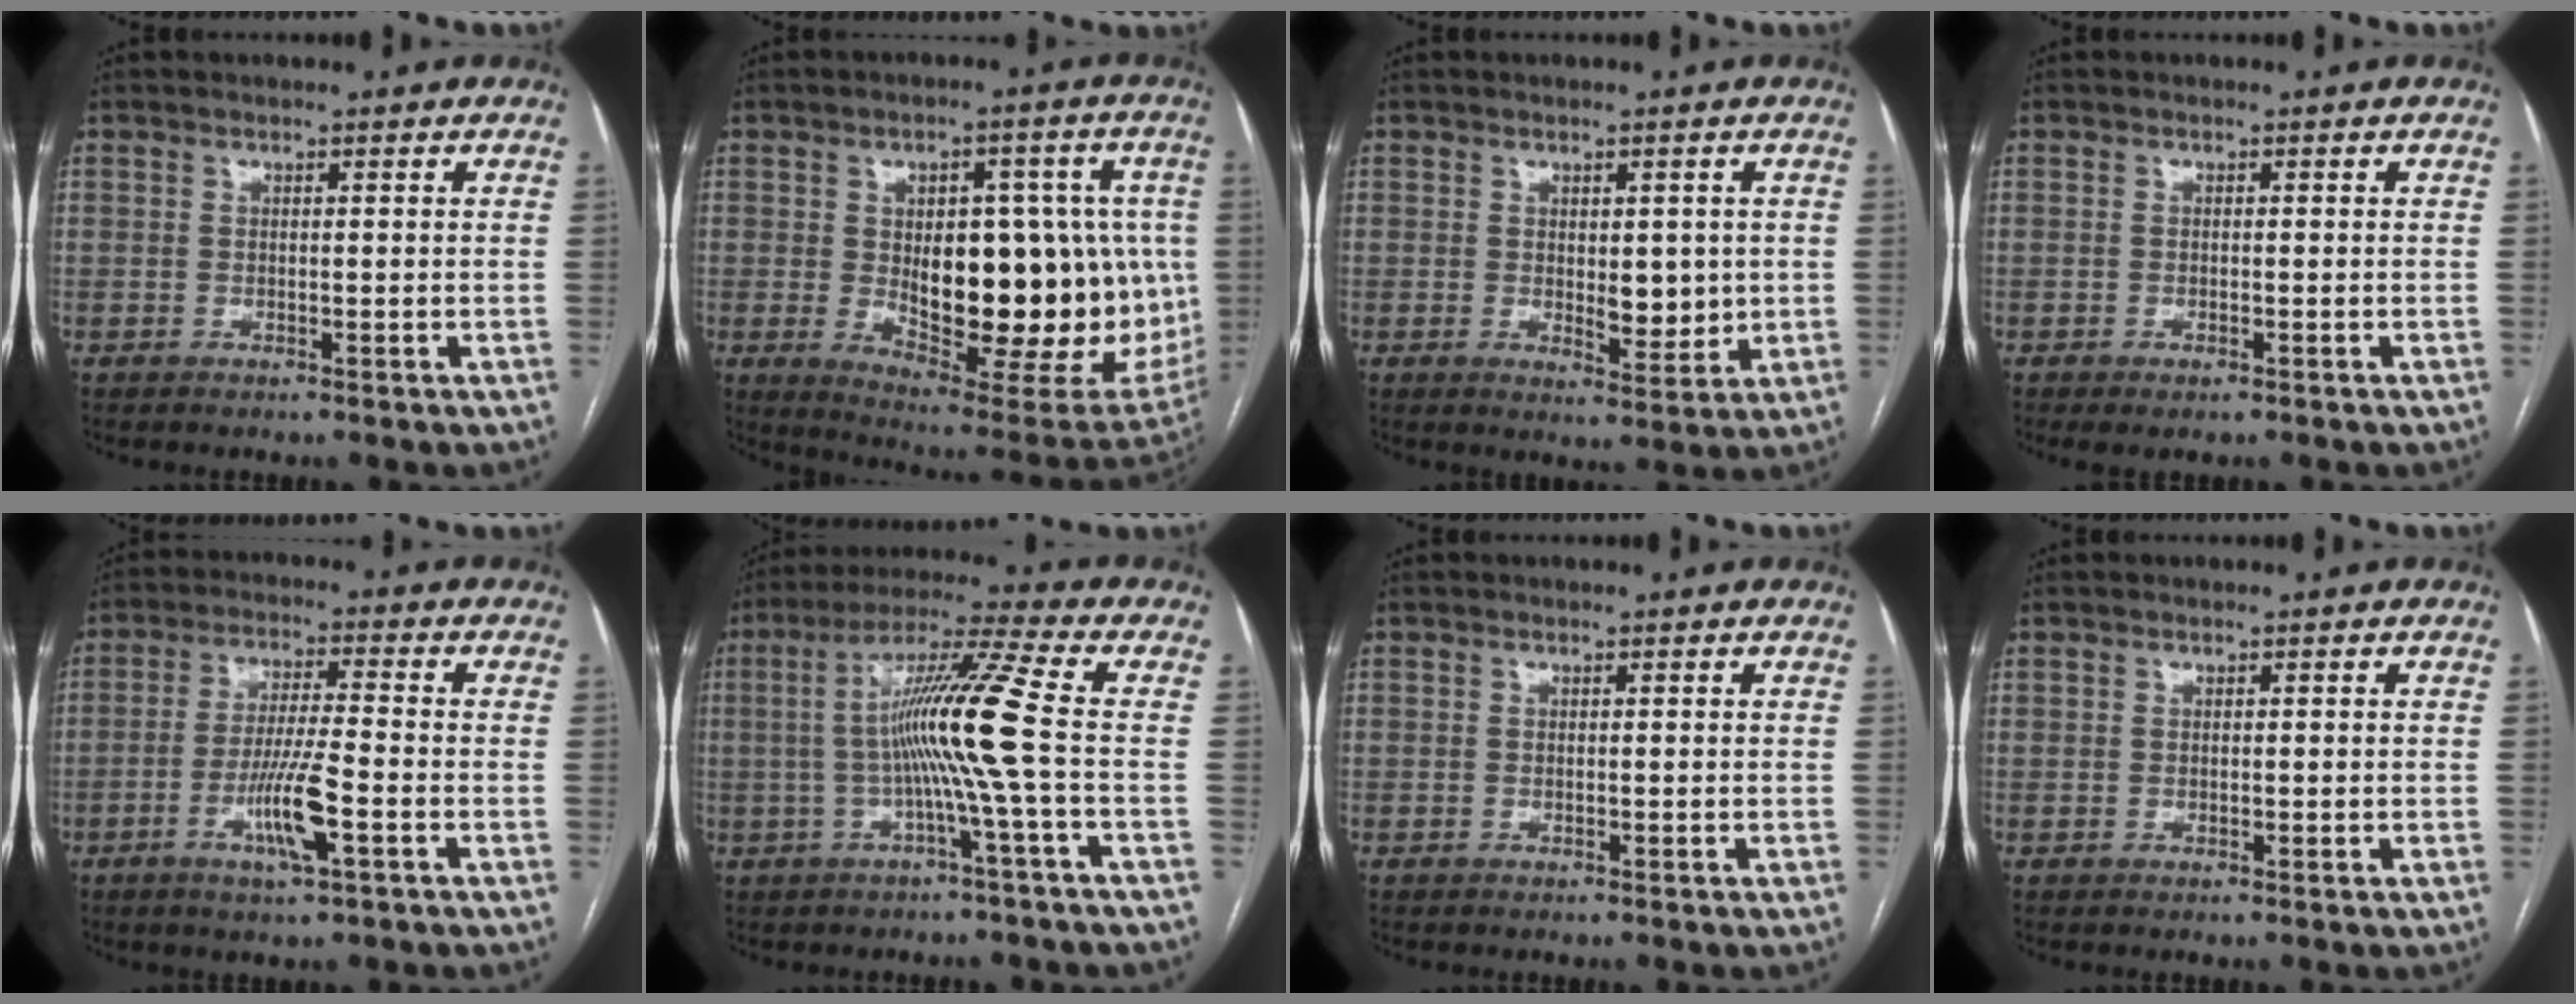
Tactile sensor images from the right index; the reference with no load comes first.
{"total": 24.2, "force": [-0.9, 10.2, 22.0], "torque": [-0.273, 0.008, 0.018]}
{"total": 5.1, "force": [0.3, 2.4, 4.5], "torque": [-0.060, -0.010, 0.011]}
{"total": 1.5, "force": [-0.8, 0.6, 1.2], "torque": [-0.020, -0.004, -0.005]}
{"total": 8.3, "force": [-3.2, 0.4, 7.7], "torque": [-0.146, -0.009, -0.059]}
{"total": 11.5, "force": [-0.8, -2.2, 11.2], "torque": [-0.207, 0.013, -0.016]}
{"total": 0.0}
{"total": 0.6, "force": [0.3, 0.4, 0.4], "torque": [-0.002, 0.000, 0.004]}